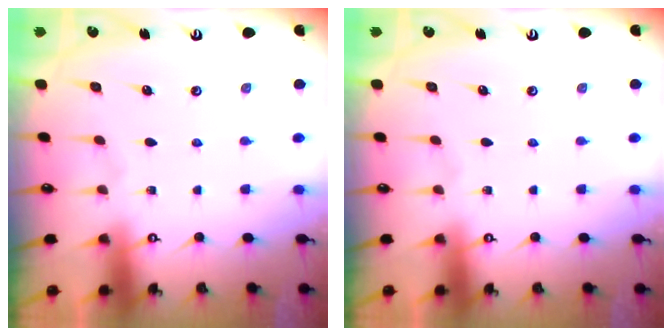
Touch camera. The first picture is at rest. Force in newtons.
{"total": 0.0}